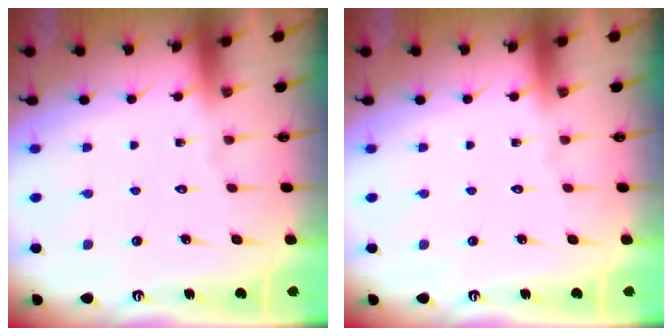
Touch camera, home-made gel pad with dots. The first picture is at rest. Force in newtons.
{"total": 0.0}